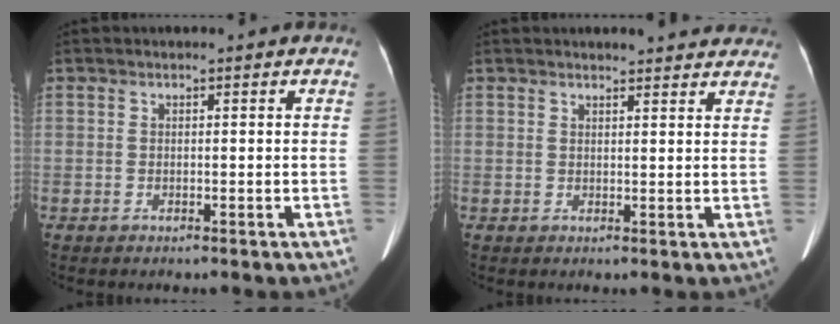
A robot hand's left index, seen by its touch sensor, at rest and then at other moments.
{"total": 9.3, "force": [8.6, 1.8, 3.0], "torque": [-0.020, 0.002, 0.082]}